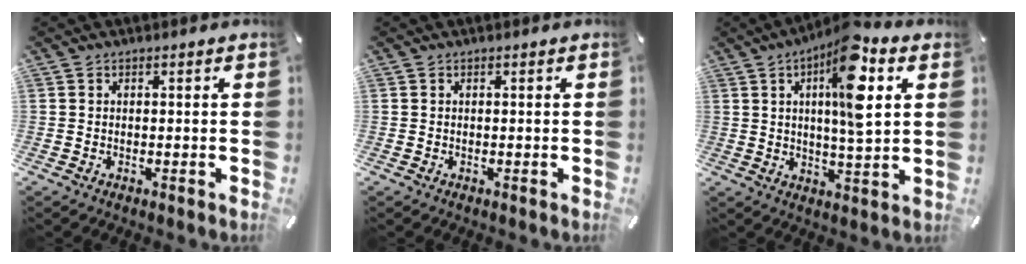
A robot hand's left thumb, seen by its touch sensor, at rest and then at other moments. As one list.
[{"total": 0.0}, {"total": 14.3, "force": [5.1, 4.1, 12.8], "torque": [-0.212, -0.016, 0.079]}]